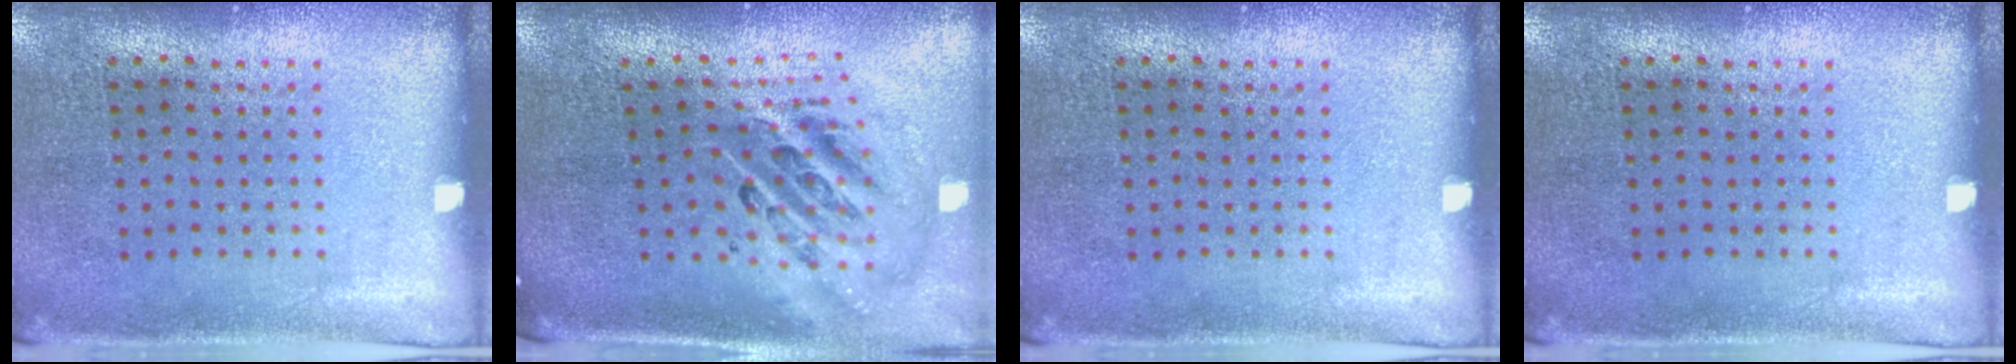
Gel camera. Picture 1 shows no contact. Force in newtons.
{"total": 2.6, "press": 1.8, "slide": 2.0}
{"total": 0.0}
{"total": 0.0}